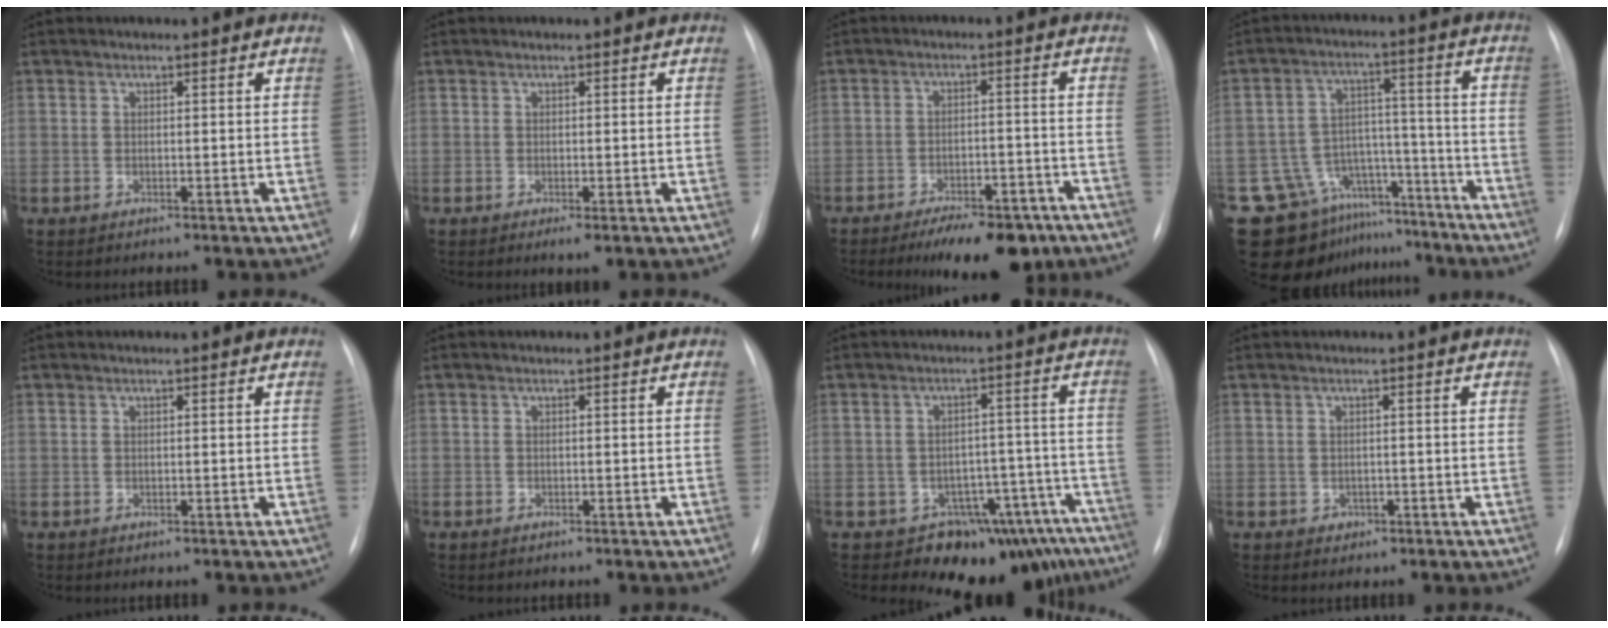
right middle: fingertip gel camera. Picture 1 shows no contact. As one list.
[{"total": 1.3, "force": [-0.6, 0.2, 1.1], "torque": [-0.014, -0.004, -0.007]}, {"total": 10.7, "force": [-8.0, 4.1, 5.9], "torque": [-0.073, 0.003, -0.116]}, {"total": 15.0, "force": [-12.1, 8.4, 2.6], "torque": [-0.042, 0.062, -0.174]}, {"total": 0.0}, {"total": 0.6, "force": [-0.4, 0.4, 0.0], "torque": [-0.001, 0.003, -0.007]}, {"total": 12.6, "force": [-10.2, 7.2, 2.0], "torque": [0.015, 0.061, -0.121]}, {"total": 1.2, "force": [-0.6, 1.1, 0.3], "torque": [-0.005, 0.002, -0.004]}]